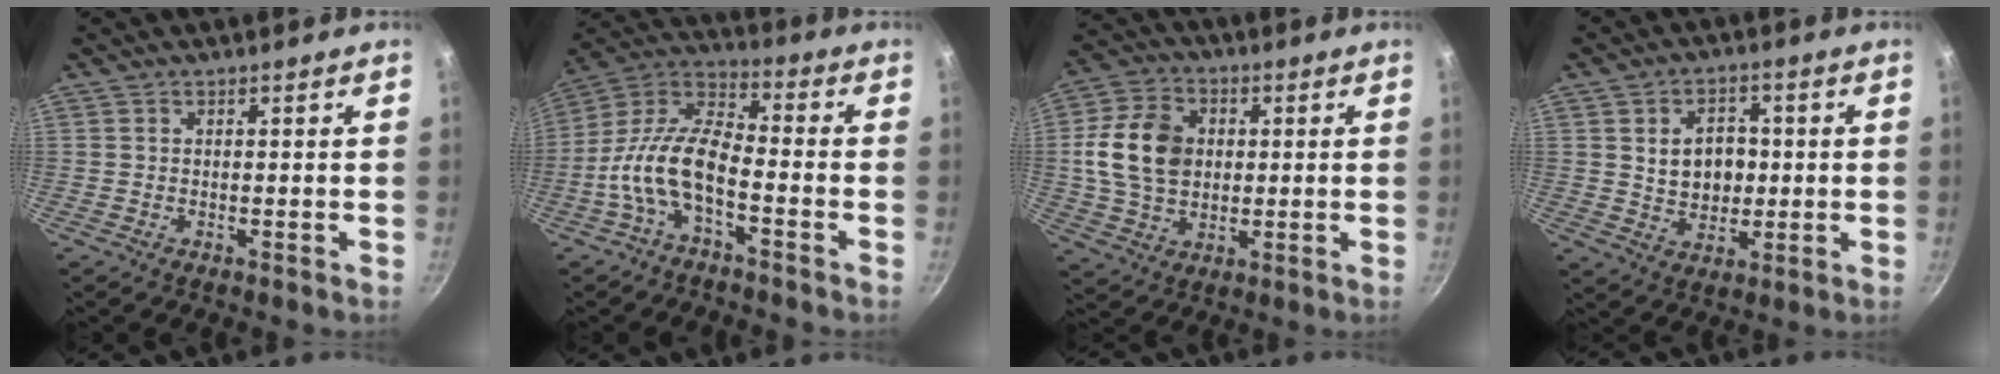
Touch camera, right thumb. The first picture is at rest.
{"total": 12.9, "force": [-4.6, 5.8, 10.6], "torque": [-0.206, 0.051, -0.105]}
{"total": 13.8, "force": [1.5, 10.3, 9.1], "torque": [-0.149, 0.008, 0.022]}
{"total": 8.8, "force": [0.9, 6.8, 5.5], "torque": [-0.058, 0.000, 0.020]}